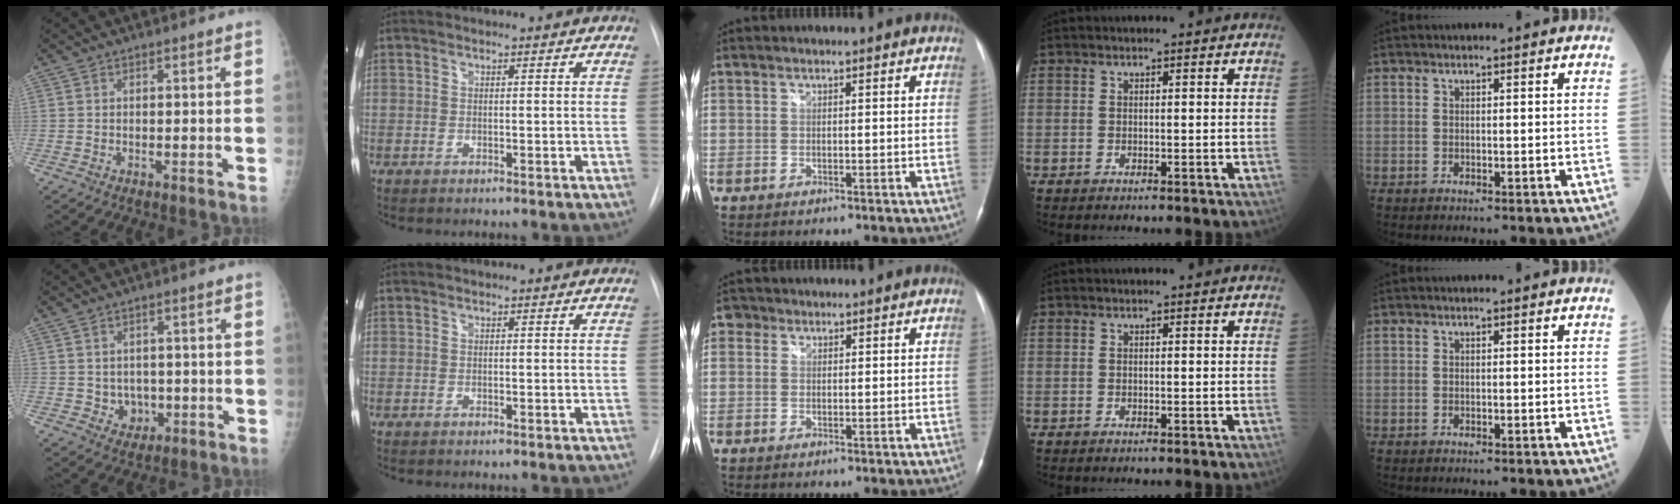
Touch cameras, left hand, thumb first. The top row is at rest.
{"thumb": {"total": 4.0, "force": [-0.3, 3.6, 1.5], "torque": [-0.002, 0.002, 0.004]}, "middle": {"total": 1.8, "force": [0.9, 1.6, 0.3], "torque": [0.001, 0.006, 0.010]}}